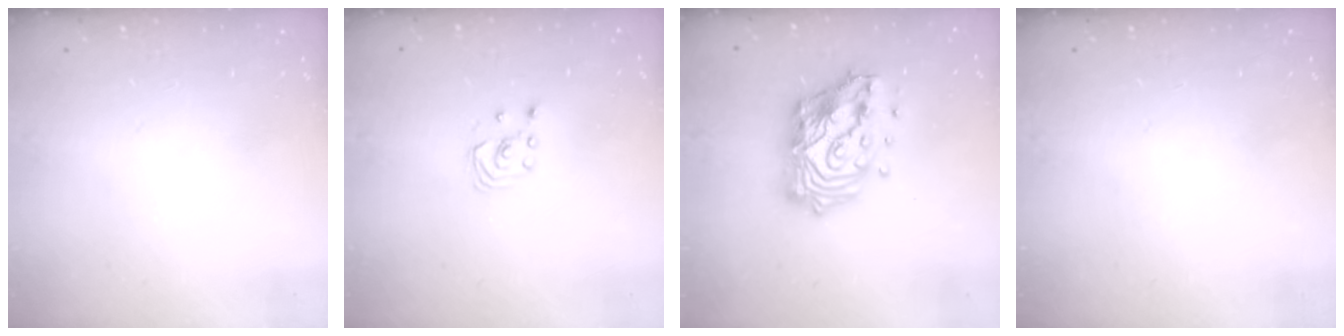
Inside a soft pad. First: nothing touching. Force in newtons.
{"total": 1.9, "press": 1.9, "slide": 0.2}
{"total": 18.1, "press": 18.0, "slide": 1.5}
{"total": 0.0}